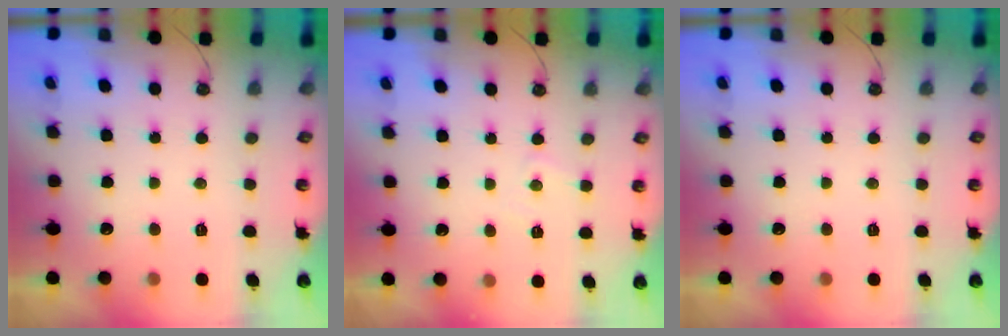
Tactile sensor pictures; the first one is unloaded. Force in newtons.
{"total": 3.8, "press": 3.7, "slide": 0.6}
{"total": 0.0}